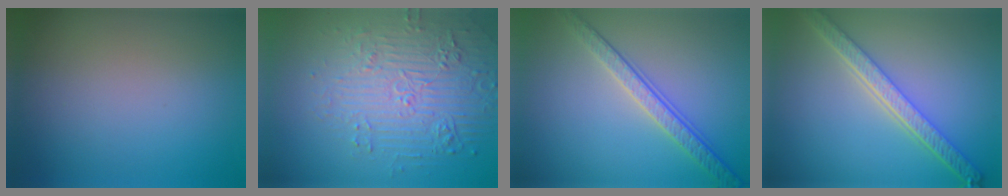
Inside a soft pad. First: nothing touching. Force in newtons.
{"total": 6.0, "press": 4.8, "slide": 3.6}
{"total": 3.6, "press": 3.3, "slide": 1.6}
{"total": 5.3, "press": 4.1, "slide": 3.3}